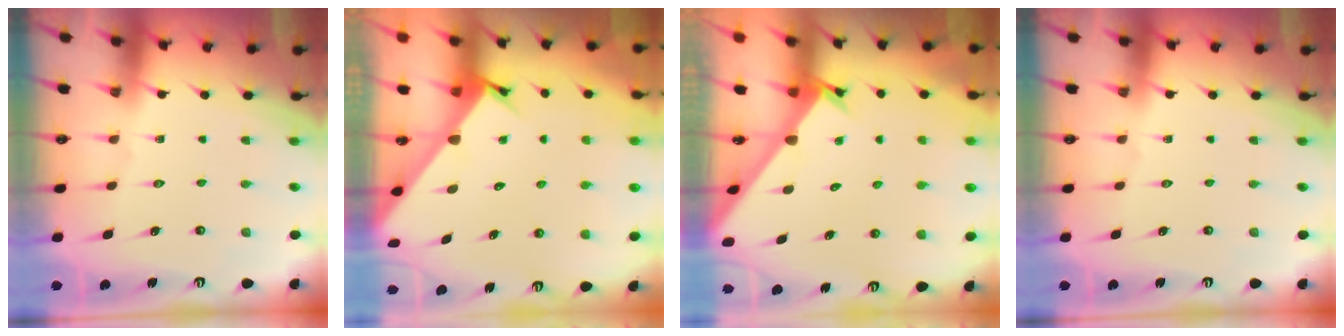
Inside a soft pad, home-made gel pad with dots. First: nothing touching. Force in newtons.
{"total": 3.2, "press": 3.2, "slide": 0.2}
{"total": 2.3, "press": 2.3, "slide": 0.1}
{"total": 0.0}